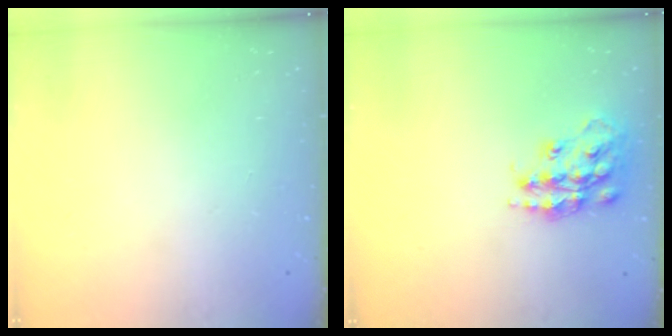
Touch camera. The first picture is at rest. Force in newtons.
{"total": 15.9, "press": 15.8, "slide": 1.0}